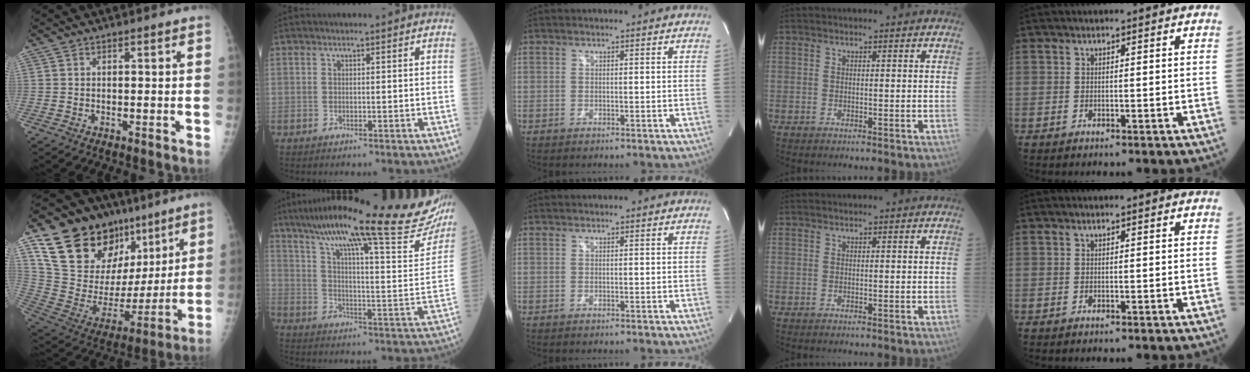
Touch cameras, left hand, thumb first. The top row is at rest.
{"thumb": {"total": 27.9, "force": [15.0, 16.6, 16.6], "torque": [-0.232, -0.014, 0.271]}, "index": {"total": 33.0, "force": [26.6, 2.6, 19.3], "torque": [-0.264, -0.038, 0.355]}}